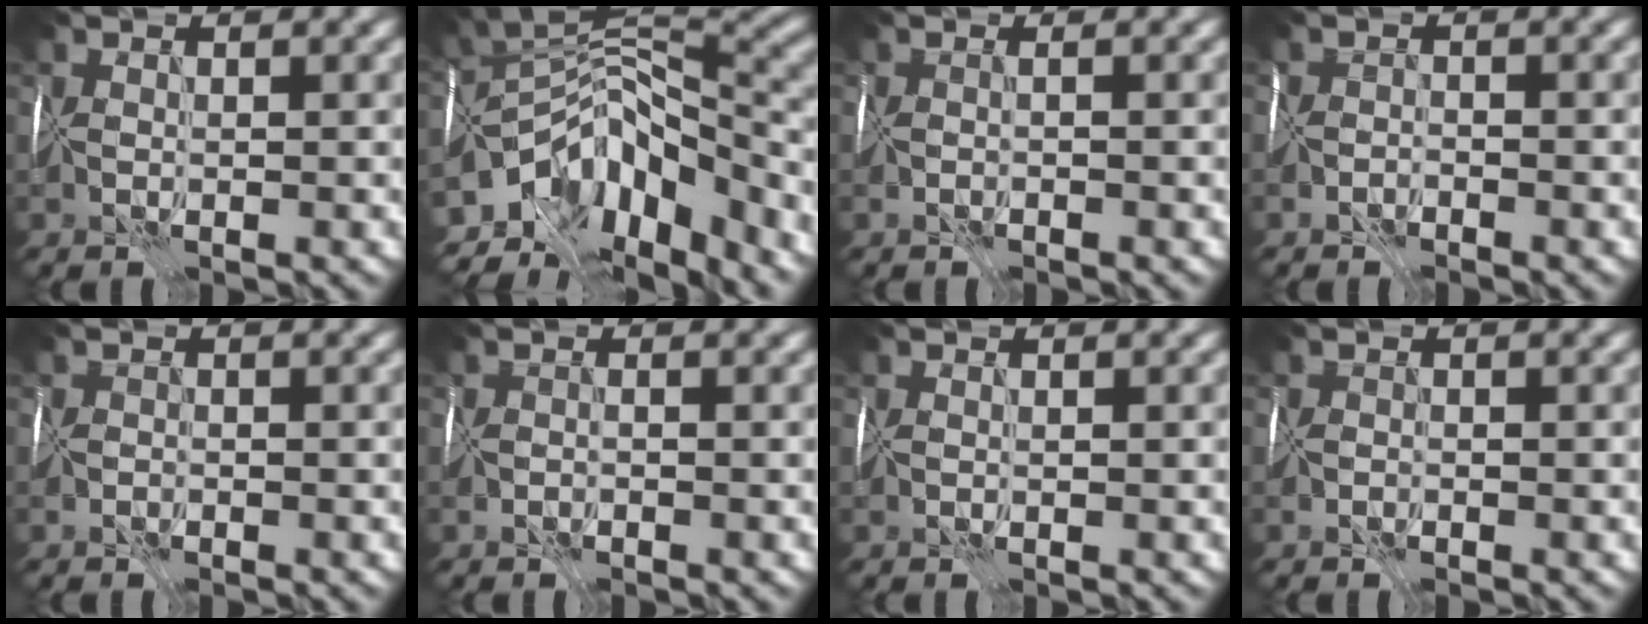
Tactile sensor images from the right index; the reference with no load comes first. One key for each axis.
{"total": 10.7, "fx": -6.9, "fy": 4.9, "fz": 6.5, "tx": -0.097, "ty": 0.022, "tz": -0.115}
{"total": 0.8, "fx": -0.5, "fy": 0.0, "fz": 0.6, "tx": -0.011, "ty": -0.005, "tz": -0.010}
{"total": 1.5, "fx": -1.4, "fy": 0.2, "fz": 0.2, "tx": 0.000, "ty": 0.000, "tz": -0.031}
{"total": 0.9, "fx": -0.9, "fy": 0.3, "fz": 0.2, "tx": -0.003, "ty": -0.002, "tz": -0.020}
{"total": 0.9, "fx": -0.8, "fy": 0.0, "fz": 0.4, "tx": -0.007, "ty": -0.003, "tz": -0.017}
{"total": 0.0}
{"total": 0.9, "fx": -0.8, "fy": 0.3, "fz": 0.2, "tx": -0.003, "ty": -0.002, "tz": -0.019}